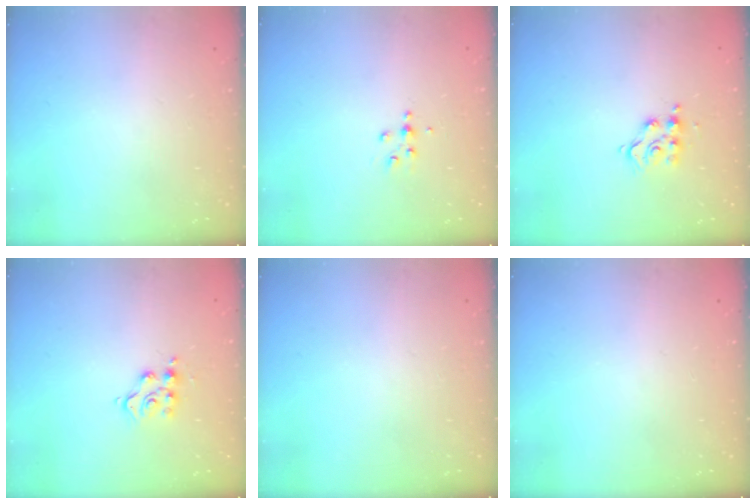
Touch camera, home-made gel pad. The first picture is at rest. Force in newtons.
{"total": 3.8, "press": 3.7, "slide": 0.4}
{"total": 8.8, "press": 8.7, "slide": 0.7}
{"total": 9.1, "press": 9.1, "slide": 0.5}
{"total": 0.0}
{"total": 0.0}